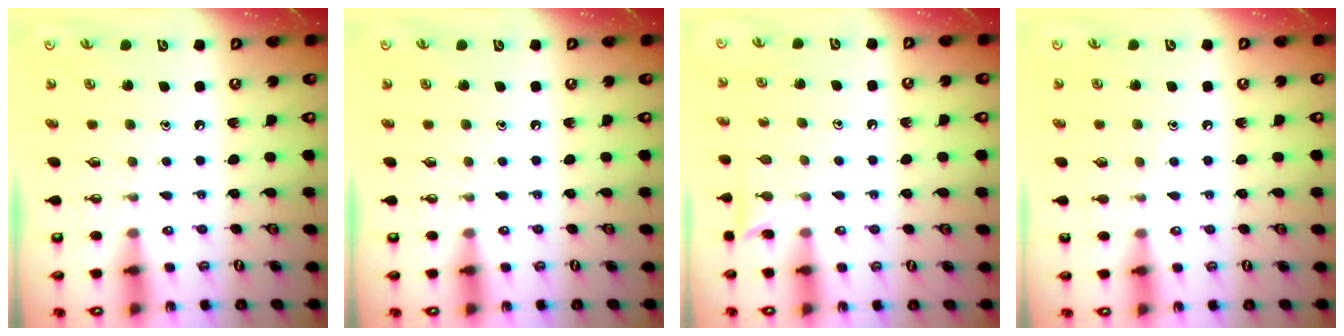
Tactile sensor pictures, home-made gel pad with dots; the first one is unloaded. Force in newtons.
{"total": 0.0}
{"total": 6.8, "press": 6.7, "slide": 0.6}
{"total": 2.9, "press": 2.9, "slide": 0.3}